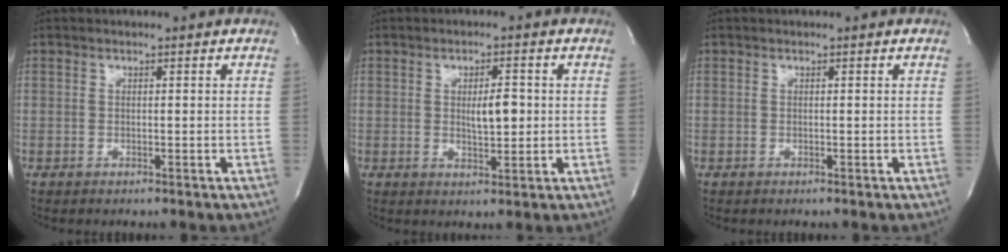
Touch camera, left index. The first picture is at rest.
{"total": 4.1, "force": [0.3, 1.4, 3.9], "torque": [-0.063, -0.001, 0.006]}
{"total": 0.0}